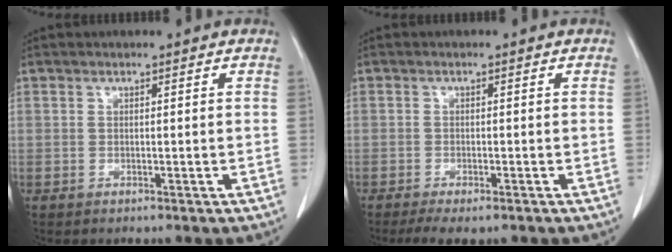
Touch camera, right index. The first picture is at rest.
{"total": 4.0, "force": [-3.0, 1.2, 2.4], "torque": [-0.039, -0.009, -0.045]}